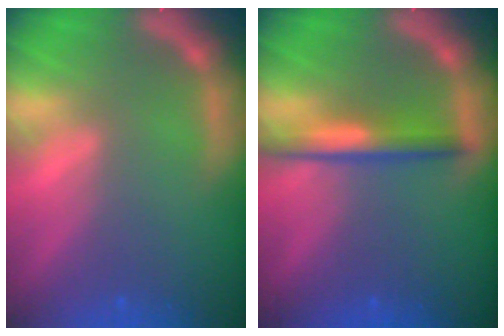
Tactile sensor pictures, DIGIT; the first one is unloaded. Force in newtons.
{"total": 3.5}